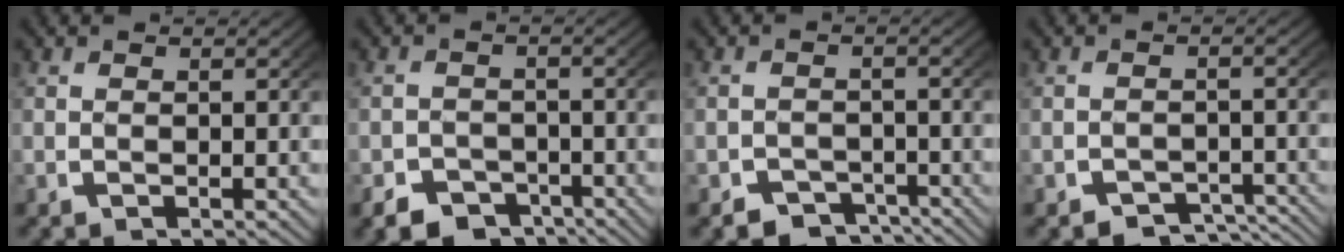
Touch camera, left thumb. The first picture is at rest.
{"total": 6.0, "force": [-4.4, 3.7, 1.7], "torque": [-0.019, -0.024, -0.074]}
{"total": 4.4, "force": [-3.3, 2.5, 1.5], "torque": [-0.016, -0.021, -0.057]}
{"total": 3.9, "force": [-3.0, 2.0, 1.7], "torque": [-0.018, -0.016, -0.049]}